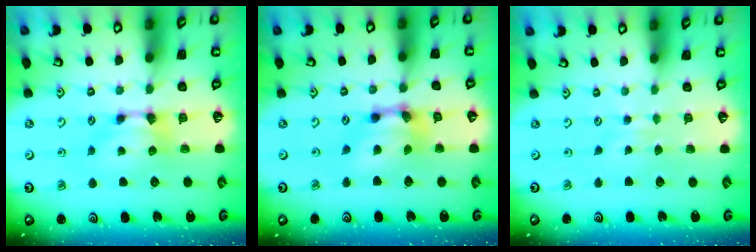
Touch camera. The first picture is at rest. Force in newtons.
{"total": 5.2, "press": 4.8, "slide": 1.9}
{"total": 3.0, "press": 2.9, "slide": 0.3}